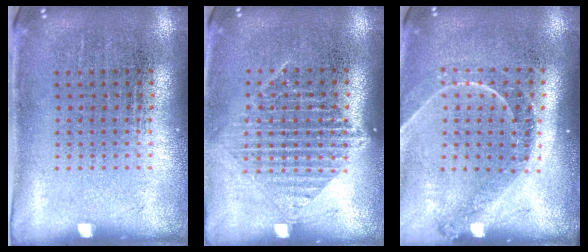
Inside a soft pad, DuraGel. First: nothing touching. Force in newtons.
{"total": 1.4, "press": 1.3, "slide": 0.6}
{"total": 1.3, "press": 1.3, "slide": 0.2}